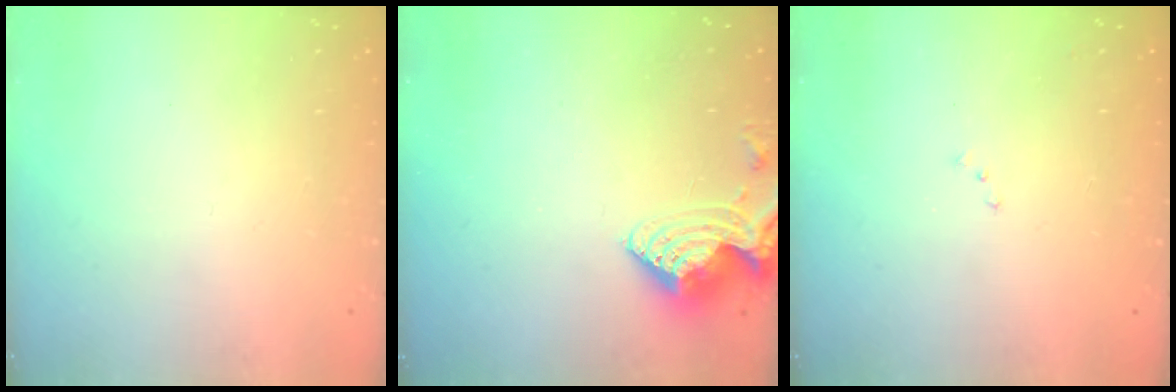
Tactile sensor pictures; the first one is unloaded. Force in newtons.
{"total": 9.1, "press": 9.0, "slide": 1.0}
{"total": 6.5, "press": 6.4, "slide": 0.9}